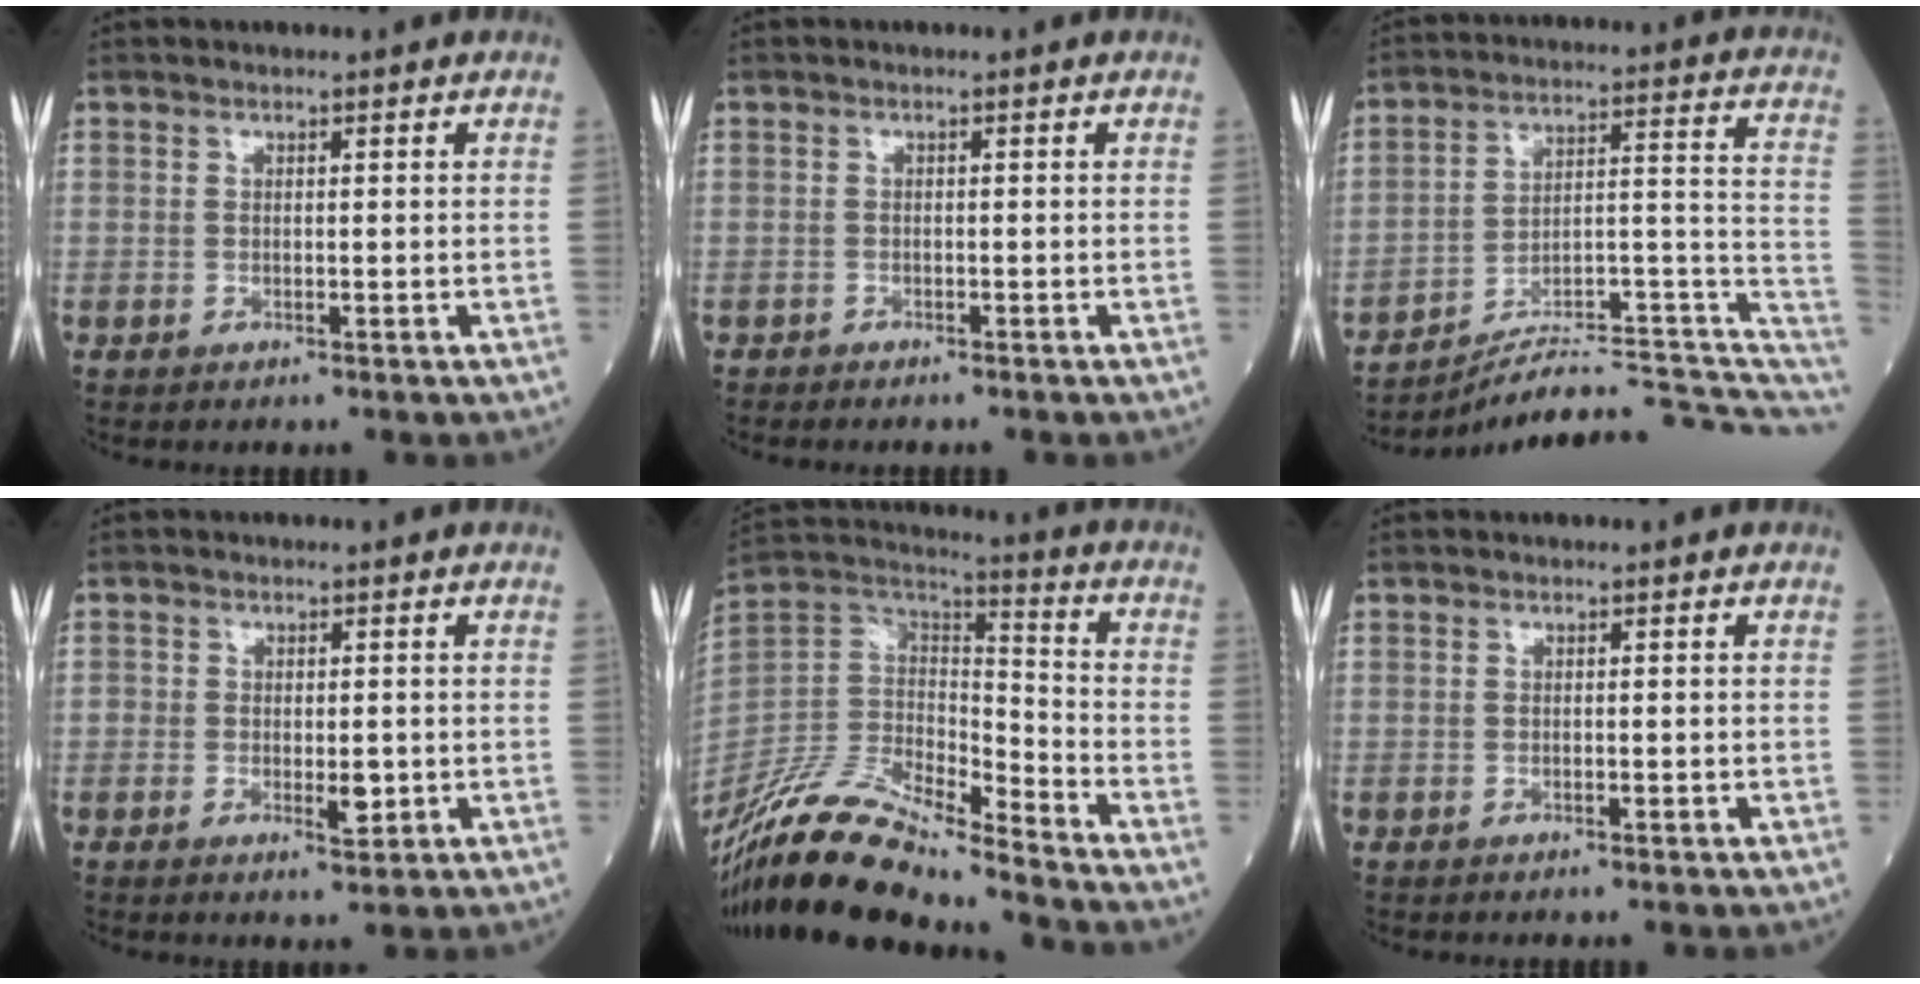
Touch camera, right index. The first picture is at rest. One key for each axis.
{"total": 1.3, "fx": -1.2, "fy": 0.2, "fz": 0.3, "tx": -0.009, "ty": -0.001, "tz": -0.021}
{"total": 16.5, "fx": -14.9, "fy": 2.6, "fz": 6.4, "tx": -0.055, "ty": 0.079, "tz": -0.216}
{"total": 3.5, "fx": -0.9, "fy": 1.6, "fz": 3.0, "tx": -0.044, "ty": -0.001, "tz": -0.014}
{"total": 19.0, "fx": -16.6, "fy": 2.5, "fz": 9.0, "tx": -0.191, "ty": 0.009, "tz": -0.319}
{"total": 0.9, "fx": -0.4, "fy": 0.1, "fz": 0.8, "tx": -0.016, "ty": 0.000, "tz": -0.005}